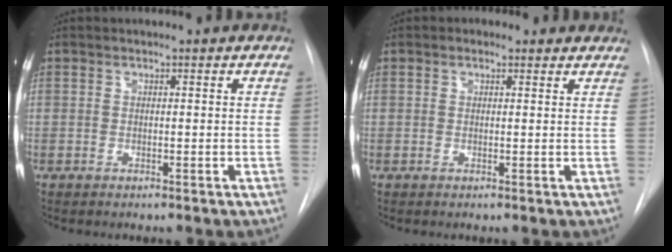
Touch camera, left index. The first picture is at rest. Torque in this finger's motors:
{"motor_torque": [0.99, -0.76, 0.11, 0.00]}